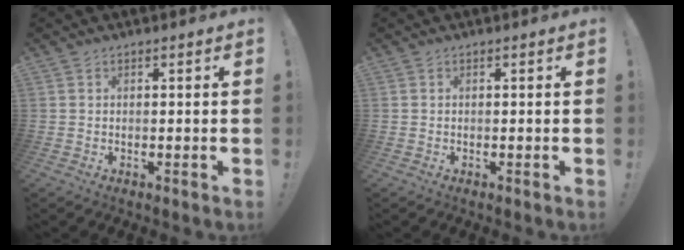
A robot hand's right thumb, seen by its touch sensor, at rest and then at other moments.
{"total": 0.0}